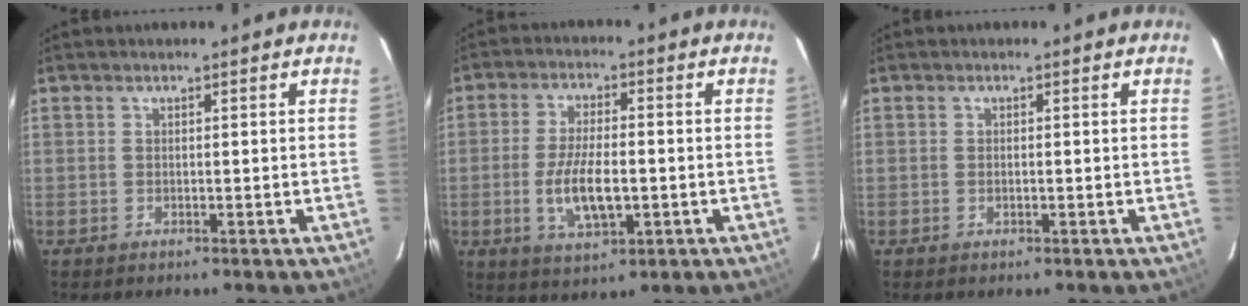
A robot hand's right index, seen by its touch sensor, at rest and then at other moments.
{"total": 9.6, "force": [-2.0, 3.7, 8.6], "torque": [-0.171, -0.008, -0.034]}
{"total": 0.6, "force": [-0.1, 0.1, 0.6], "torque": [-0.011, 0.002, -0.004]}